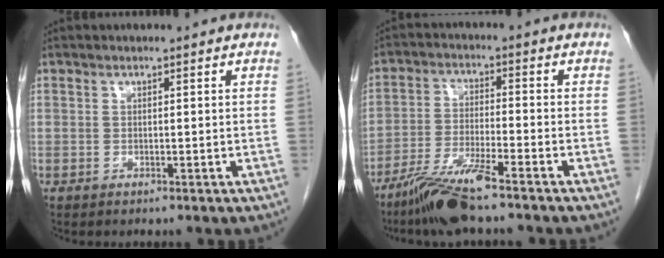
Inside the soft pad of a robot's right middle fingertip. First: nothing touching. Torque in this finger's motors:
{"motor_torque": [1.17, -0.97, 0.38, 0.12]}